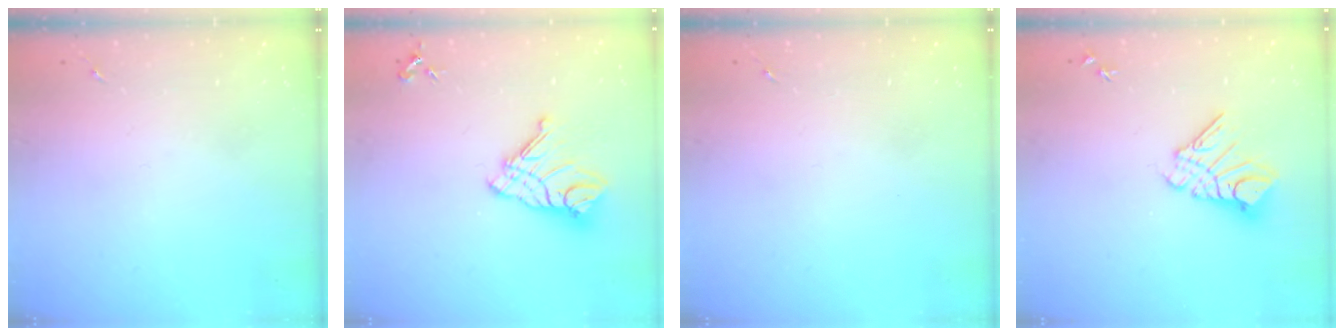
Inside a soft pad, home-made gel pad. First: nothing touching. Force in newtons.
{"total": 14.1, "press": 14.1, "slide": 1.5}
{"total": 0.0}
{"total": 11.6, "press": 11.6, "slide": 1.2}